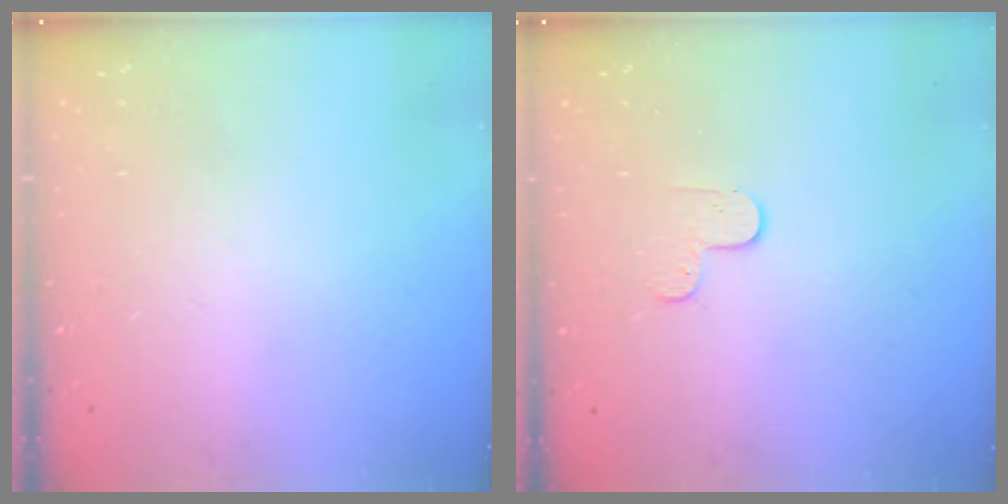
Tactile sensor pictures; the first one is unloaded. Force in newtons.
{"total": 3.6, "press": 3.6, "slide": 0.4}